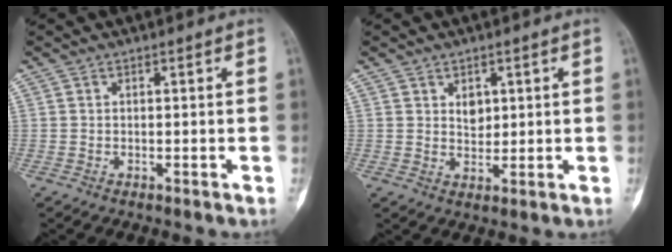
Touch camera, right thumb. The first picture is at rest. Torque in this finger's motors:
{"motor_torque": [-0.22, 0.22, 0.21, 0.19, 0.07]}